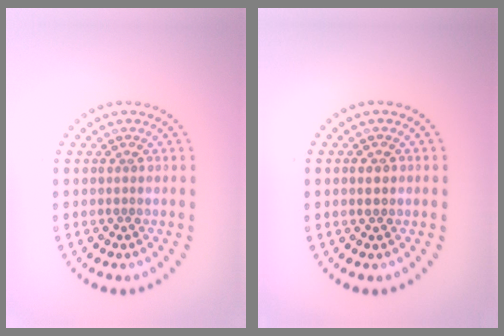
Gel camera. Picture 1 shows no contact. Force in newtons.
{"total": 1.0, "press": 1.0, "slide": 0.2}